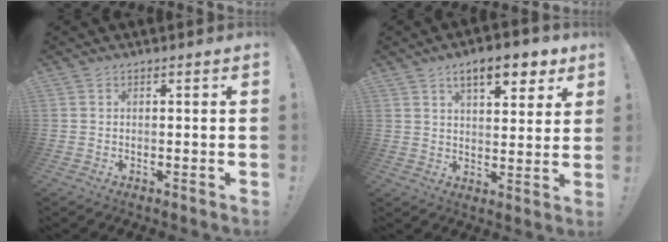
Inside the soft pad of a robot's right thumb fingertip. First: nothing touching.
{"total": 10.3, "force": [6.2, 3.9, 7.2], "torque": [-0.102, -0.028, 0.106]}